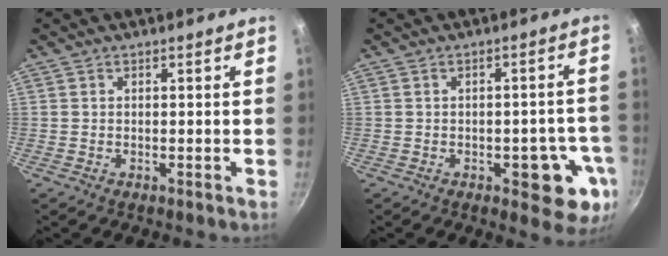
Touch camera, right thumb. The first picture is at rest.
{"total": 9.9, "force": [-3.5, 4.7, 8.0], "torque": [-0.051, 0.013, -0.041]}